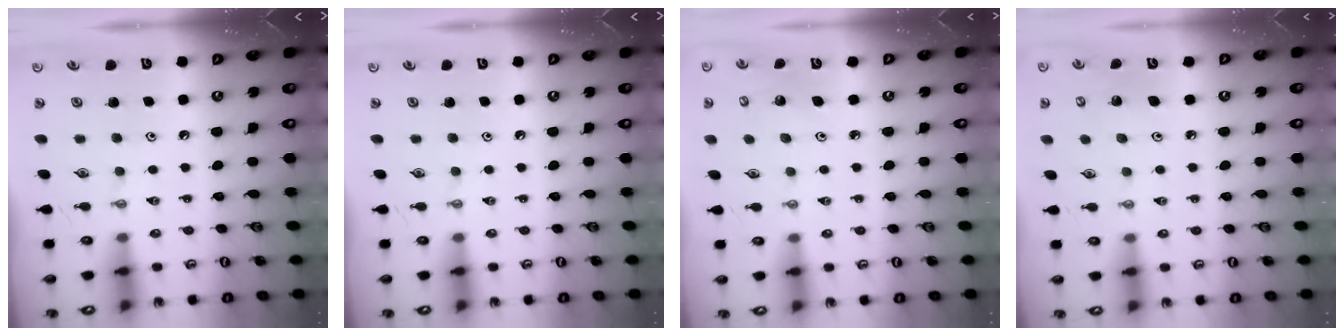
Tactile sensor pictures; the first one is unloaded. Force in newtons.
{"total": 0.0}
{"total": 3.3, "press": 3.1, "slide": 1.2}
{"total": 5.4, "press": 5.1, "slide": 1.9}